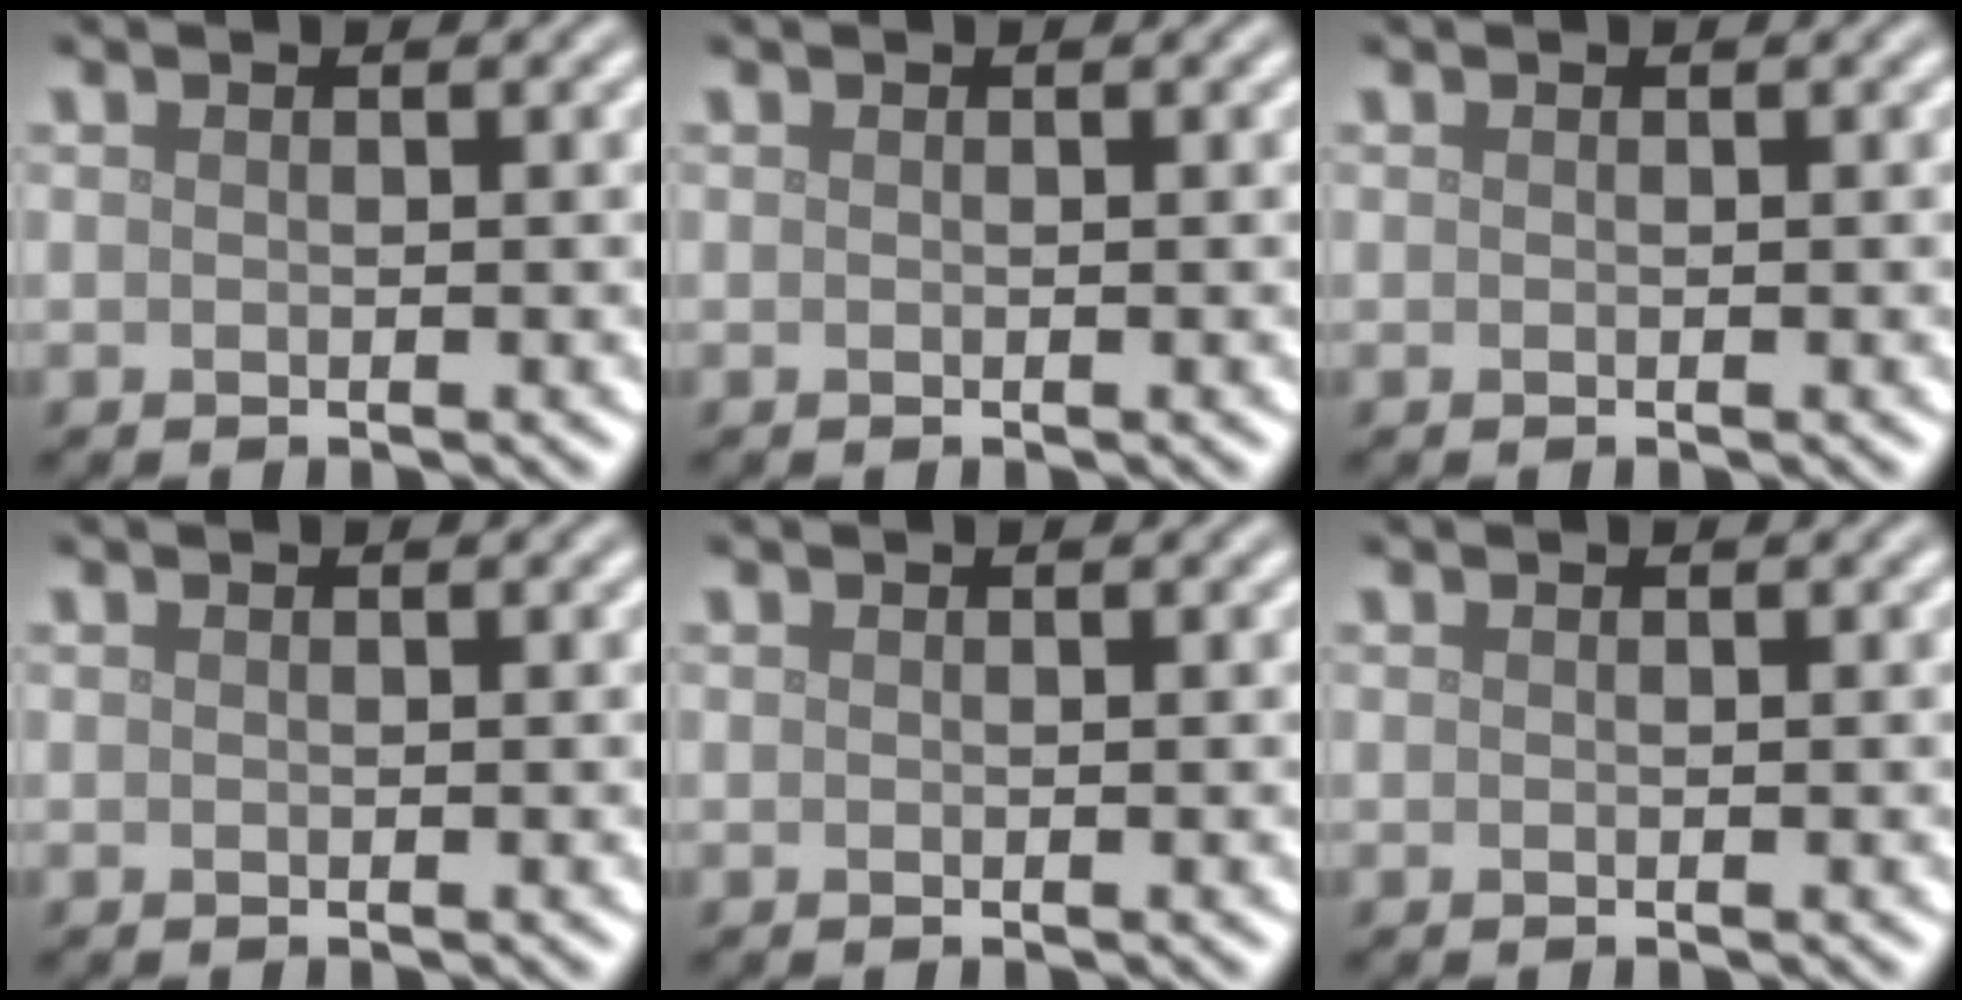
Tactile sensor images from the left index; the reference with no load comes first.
{"total": 0.0}
{"total": 0.0}
{"total": 0.0}
{"total": 0.0}
{"total": 0.0}